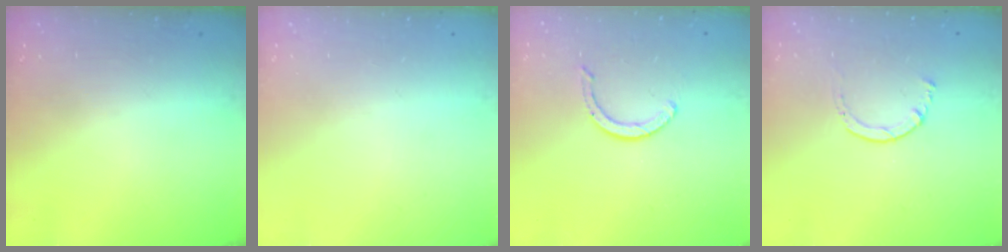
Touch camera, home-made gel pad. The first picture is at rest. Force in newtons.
{"total": 0.0}
{"total": 3.8, "press": 3.8, "slide": 0.3}
{"total": 2.0, "press": 1.9, "slide": 0.3}